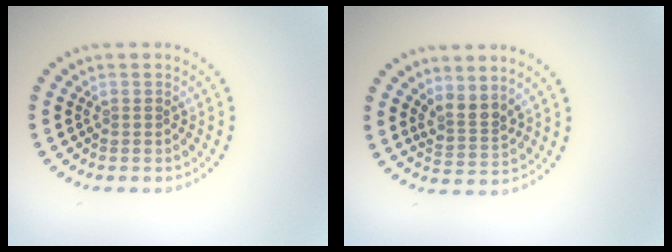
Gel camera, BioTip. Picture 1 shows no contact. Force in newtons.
{"total": 2.4, "press": 1.8, "slide": 1.6}